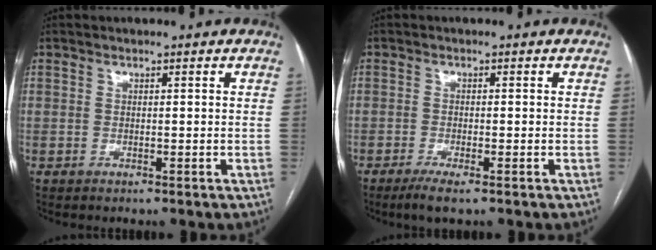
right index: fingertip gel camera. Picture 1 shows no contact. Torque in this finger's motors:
{"motor_torque": [0.06, -0.05, 0.19, 0.03]}